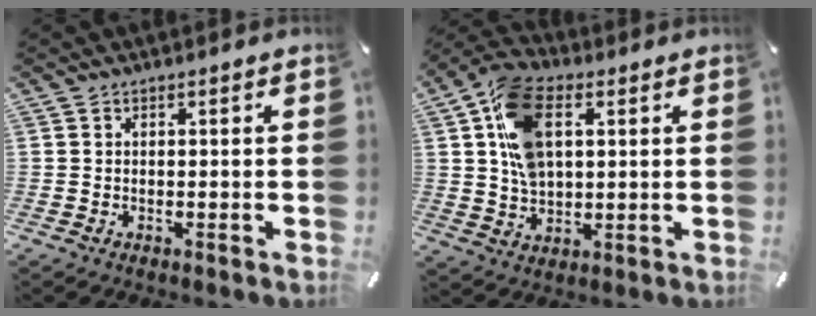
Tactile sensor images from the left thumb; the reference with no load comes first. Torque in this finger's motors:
{"motor_torque": [1.72, 2.73, 1.46, -1.24, 0.60]}